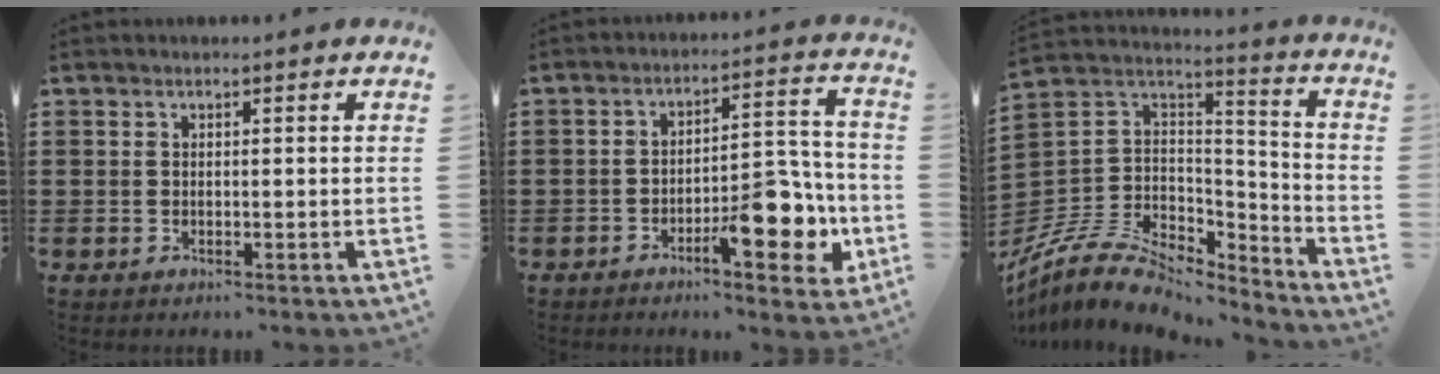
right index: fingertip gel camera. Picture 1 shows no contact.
{"total": 10.1, "force": [-4.4, 3.6, 8.3], "torque": [-0.101, 0.008, -0.070]}
{"total": 9.7, "force": [-7.0, 5.2, 4.3], "torque": [-0.106, 0.009, -0.135]}